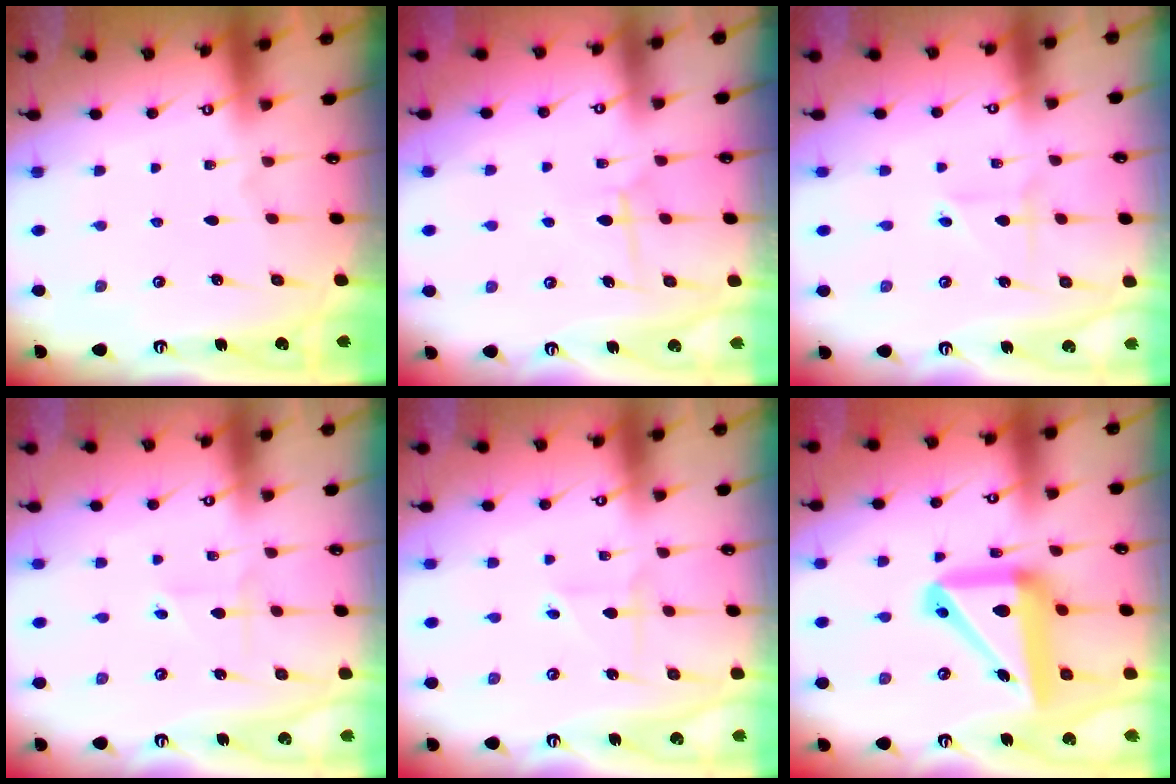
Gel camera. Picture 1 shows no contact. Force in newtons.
{"total": 6.6, "press": 6.5, "slide": 0.9}
{"total": 2.2, "press": 2.2, "slide": 0.3}
{"total": 1.9, "press": 1.8, "slide": 0.4}
{"total": 3.0, "press": 2.8, "slide": 1.0}
{"total": 18.4, "press": 18.2, "slide": 2.6}